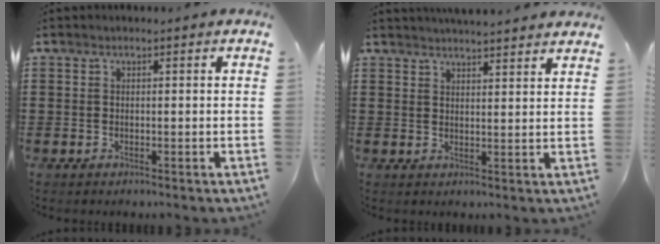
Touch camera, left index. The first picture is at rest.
{"total": 3.3, "force": [3.3, -0.2, 0.3], "torque": [-0.016, -0.012, 0.061]}